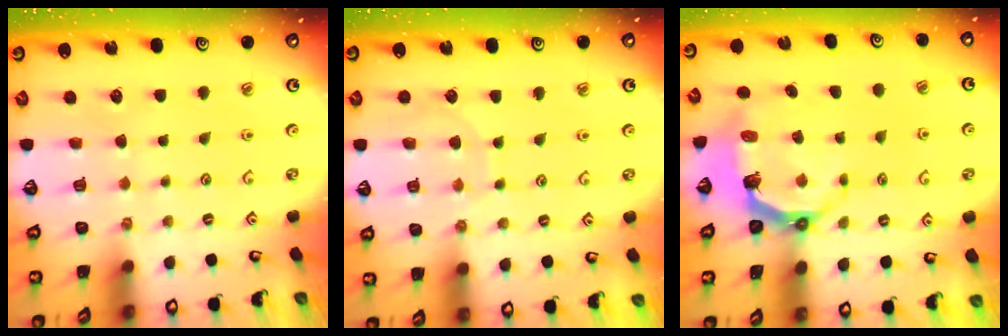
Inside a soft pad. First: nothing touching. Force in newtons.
{"total": 7.1, "press": 7.1, "slide": 0.5}
{"total": 6.2, "press": 4.7, "slide": 4.1}